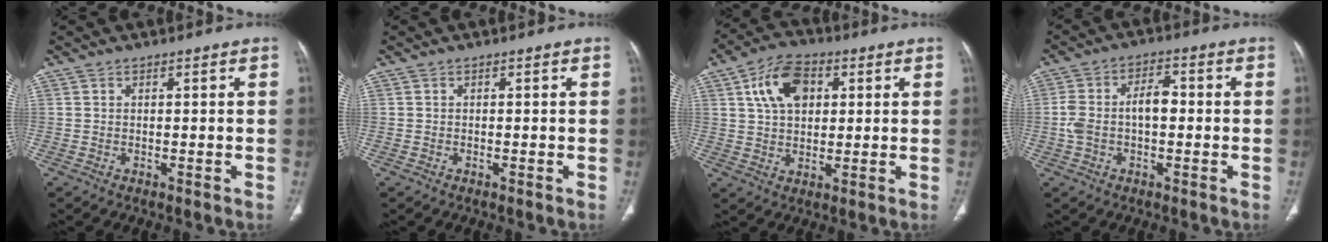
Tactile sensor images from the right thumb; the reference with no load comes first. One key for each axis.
{"total": 0.0}
{"total": 10.7, "fx": 3.4, "fy": 6.9, "fz": 7.4, "tx": -0.112, "ty": 0.003, "tz": 0.056}
{"total": 7.9, "fx": -0.6, "fy": 4.5, "fz": 6.5, "tx": -0.133, "ty": 0.032, "tz": -0.013}